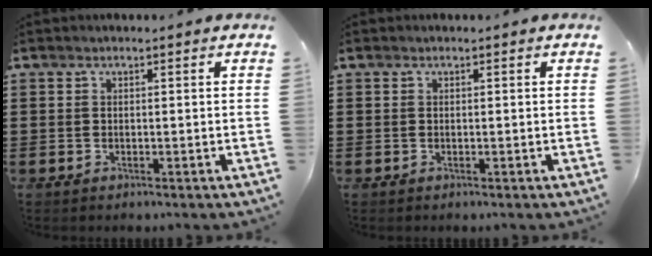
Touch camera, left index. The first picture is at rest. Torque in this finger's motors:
{"motor_torque": [0.71, -0.62, 0.14, 0.07]}